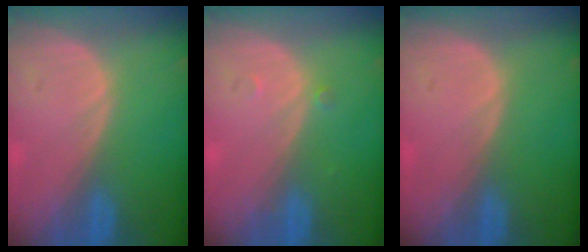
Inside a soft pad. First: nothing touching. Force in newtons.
{"total": 0.7, "press": 0.7, "slide": 0.1}
{"total": 0.0}